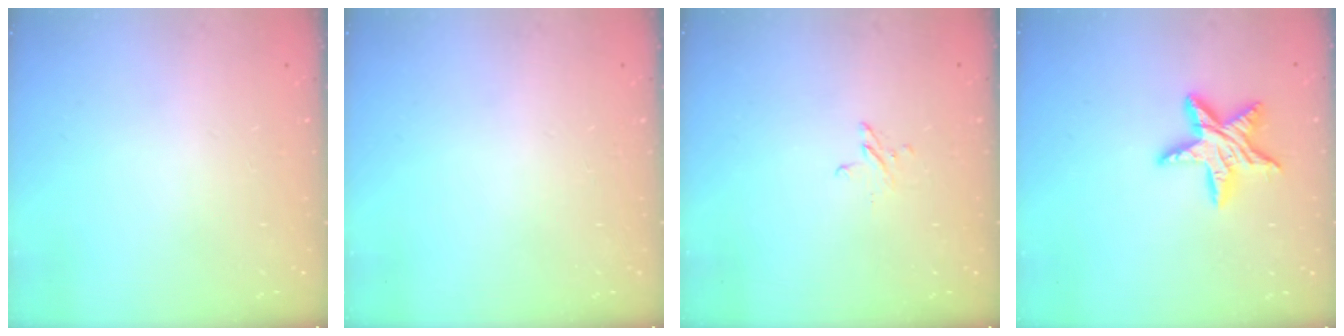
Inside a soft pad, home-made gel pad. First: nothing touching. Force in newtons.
{"total": 0.0}
{"total": 2.7, "press": 2.7, "slide": 0.2}
{"total": 11.6, "press": 11.6, "slide": 0.4}